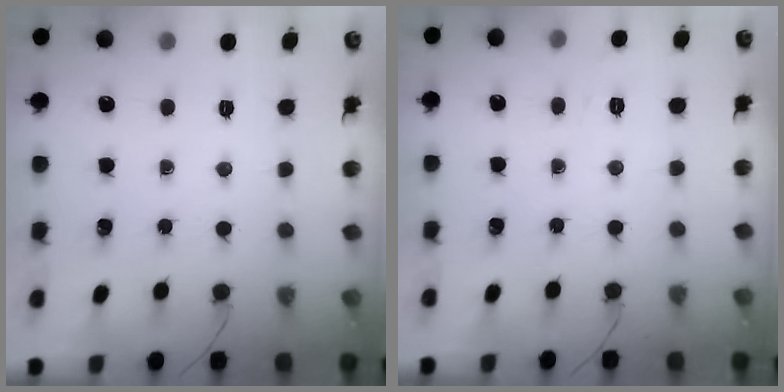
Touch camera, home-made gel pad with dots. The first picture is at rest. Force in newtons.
{"total": 2.6, "press": 2.0, "slide": 1.7}